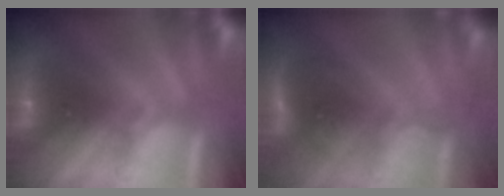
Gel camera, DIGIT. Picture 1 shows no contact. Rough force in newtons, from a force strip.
{"total": 3.0}